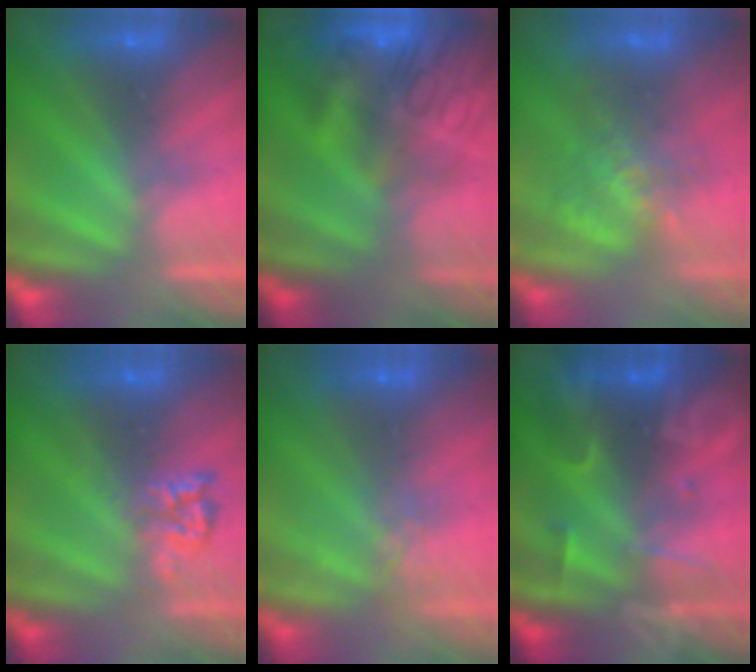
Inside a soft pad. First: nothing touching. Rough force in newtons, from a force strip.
{"total": 7.3}
{"total": 7.3}
{"total": 2.4}
{"total": 3.7}
{"total": 2.4}